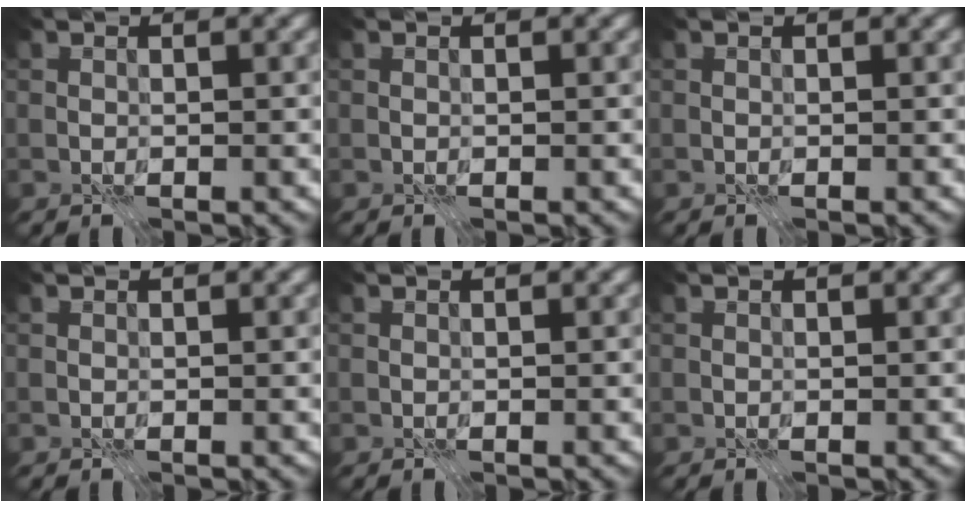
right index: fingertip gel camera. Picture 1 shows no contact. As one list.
[{"total": 0.0}, {"total": 0.0}, {"total": 0.0}, {"total": 0.0}, {"total": 0.0}]